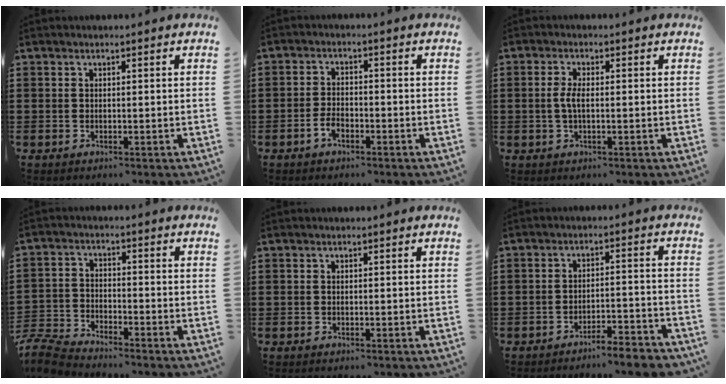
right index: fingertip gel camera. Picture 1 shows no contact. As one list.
[{"total": 2.5, "force": [-1.4, 1.2, 1.7], "torque": [-0.039, 0.001, -0.030]}, {"total": 2.9, "force": [-0.2, 0.9, 2.8], "torque": [-0.065, -0.005, -0.010]}, {"total": 5.2, "force": [-5.1, 0.6, 0.8], "torque": [-0.040, -0.004, -0.108]}, {"total": 0.0}, {"total": 4.3, "force": [-4.2, -0.1, 1.1], "torque": [-0.019, -0.004, -0.086]}]